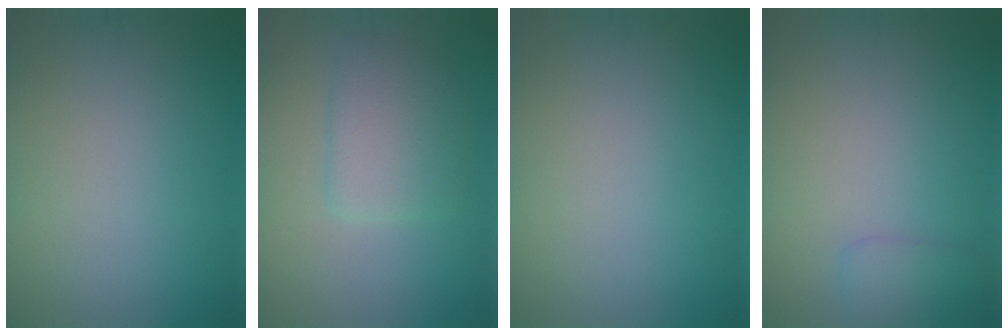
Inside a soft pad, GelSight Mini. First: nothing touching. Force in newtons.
{"total": 3.3, "press": 3.3, "slide": 0.5}
{"total": 0.0}
{"total": 1.6, "press": 1.6, "slide": 0.1}